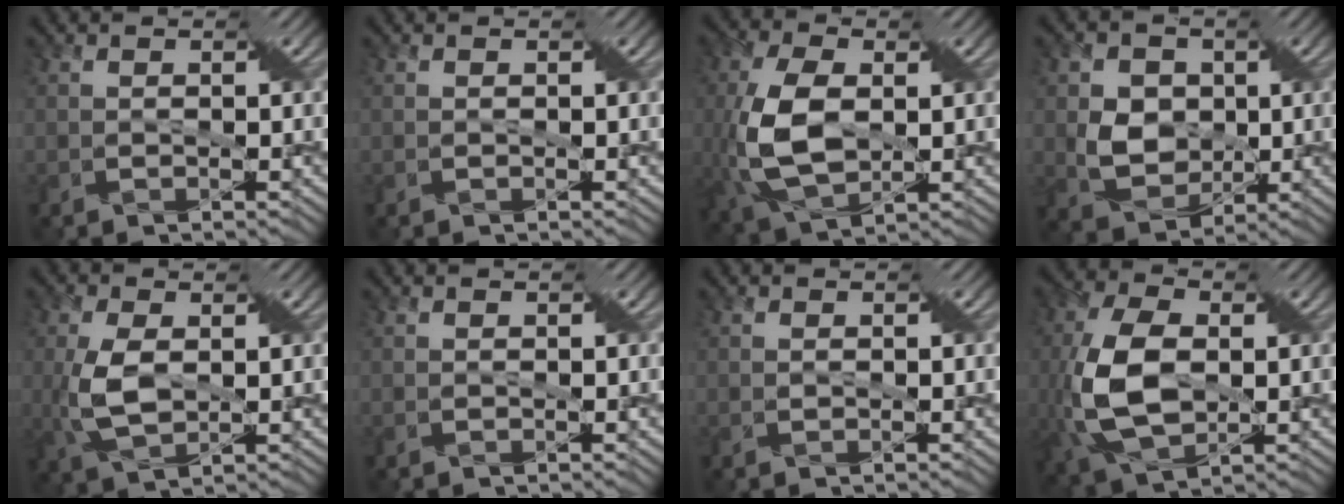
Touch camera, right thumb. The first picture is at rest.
{"total": 0.0}
{"total": 11.2, "force": [-0.5, 6.3, 9.3], "torque": [-0.222, 0.001, -0.004]}
{"total": 5.9, "force": [0.5, 5.0, 3.1], "torque": [-0.080, -0.005, 0.006]}
{"total": 6.8, "force": [0.0, 3.5, 5.9], "torque": [-0.133, 0.000, 0.003]}
{"total": 0.0}
{"total": 0.0}
{"total": 12.4, "force": [-1.1, 7.1, 10.1], "torque": [-0.246, -0.009, -0.015]}